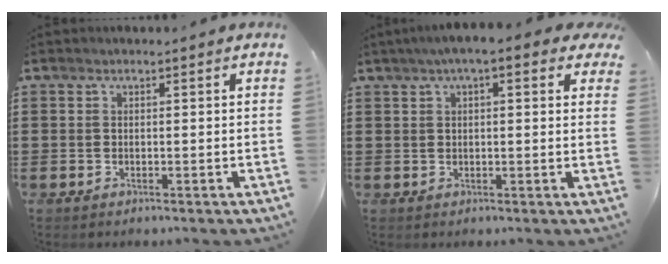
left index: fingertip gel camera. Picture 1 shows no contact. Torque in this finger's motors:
{"motor_torque": [2.05, -0.09, 1.05, 0.06]}